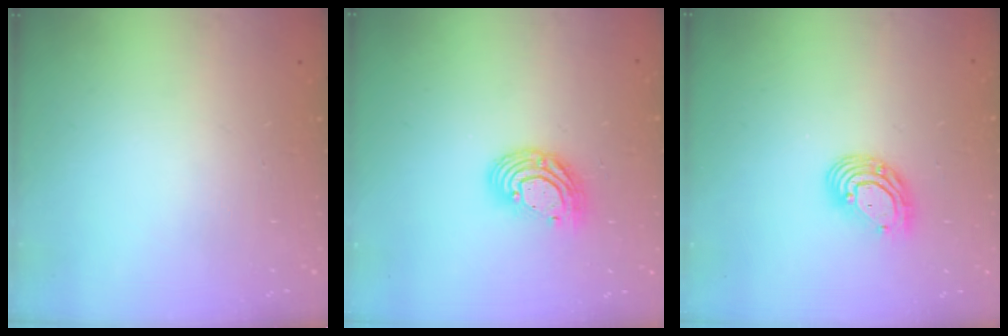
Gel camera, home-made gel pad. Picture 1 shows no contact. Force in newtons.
{"total": 9.9, "press": 9.9, "slide": 0.8}
{"total": 10.7, "press": 10.5, "slide": 2.2}